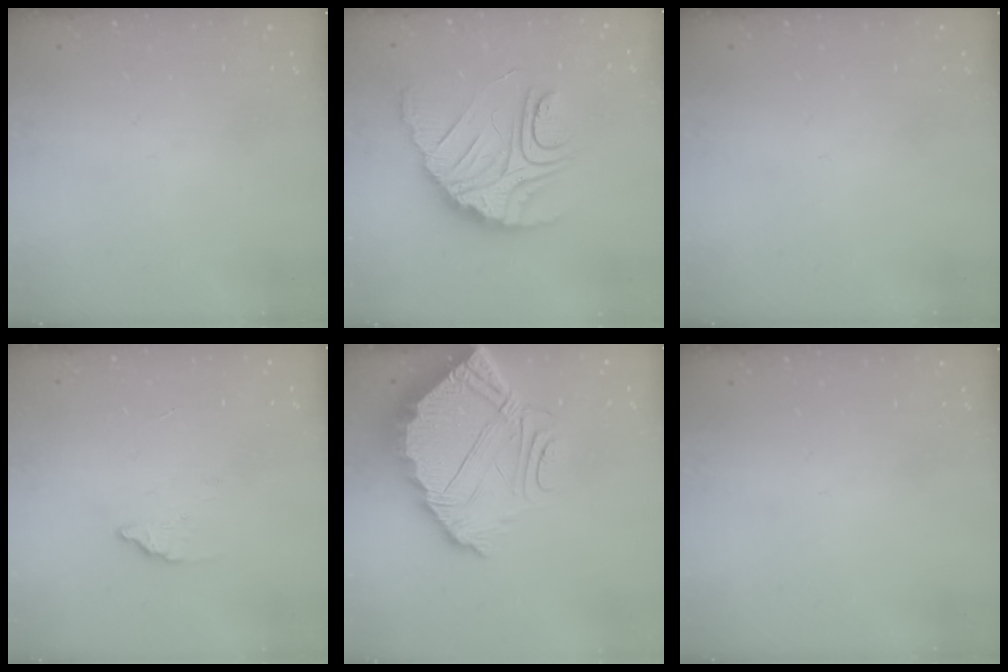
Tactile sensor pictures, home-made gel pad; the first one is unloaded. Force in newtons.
{"total": 15.3, "press": 15.3, "slide": 1.3}
{"total": 0.0}
{"total": 2.0, "press": 2.0, "slide": 0.1}
{"total": 10.6, "press": 10.6, "slide": 0.6}
{"total": 0.0}